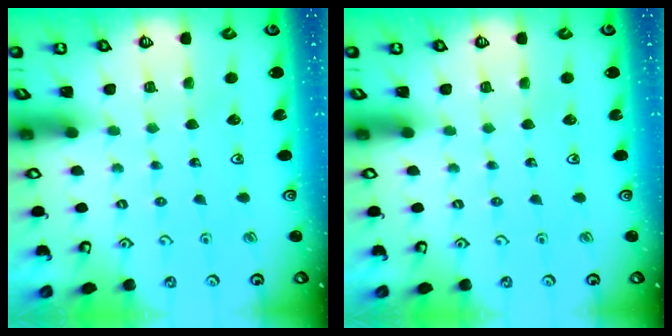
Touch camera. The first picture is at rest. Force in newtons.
{"total": 0.0}